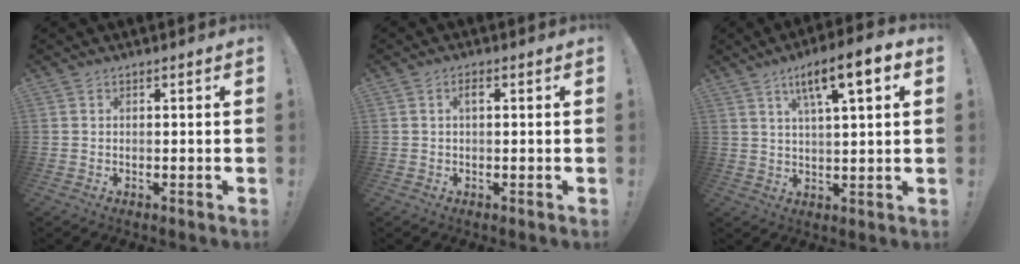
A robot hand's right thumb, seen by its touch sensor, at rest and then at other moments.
{"total": 1.6, "force": [0.3, 0.6, 1.5], "torque": [-0.026, 0.005, 0.002]}
{"total": 10.6, "force": [4.9, 2.1, 9.2], "torque": [-0.146, -0.016, 0.075]}